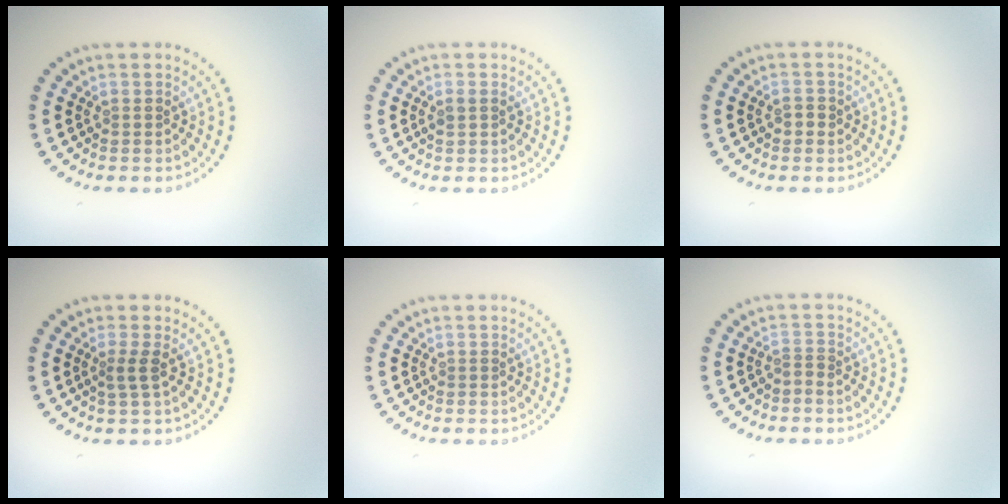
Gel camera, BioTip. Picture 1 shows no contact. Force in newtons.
{"total": 0.9, "press": 0.8, "slide": 0.2}
{"total": 0.9, "press": 0.9, "slide": 0.2}
{"total": 1.4, "press": 0.9, "slide": 1.1}
{"total": 0.0}
{"total": 0.8, "press": 0.2, "slide": 0.7}